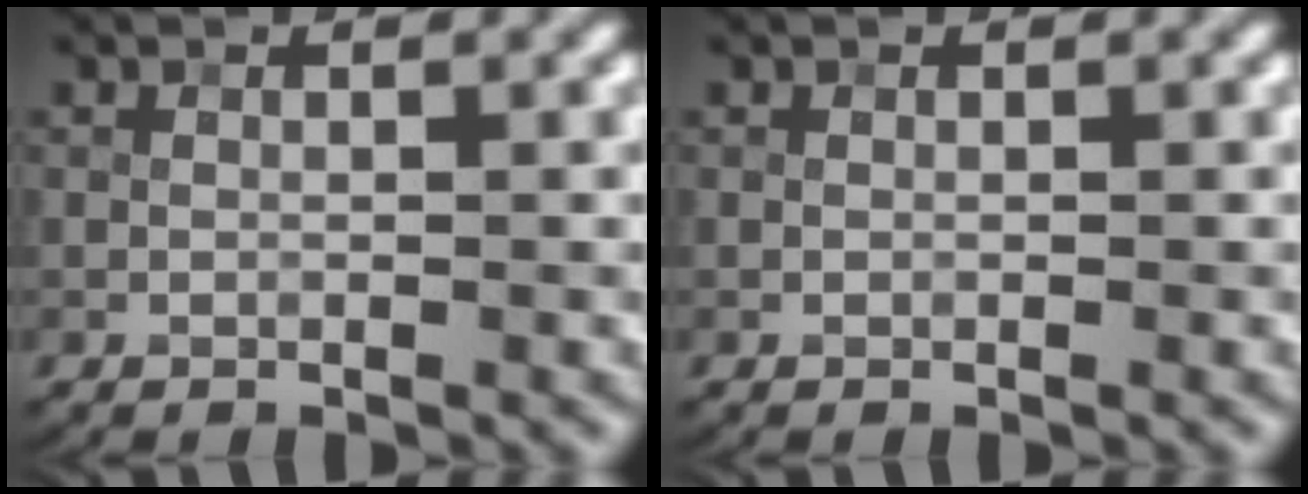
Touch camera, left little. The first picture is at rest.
{"total": 0.0}